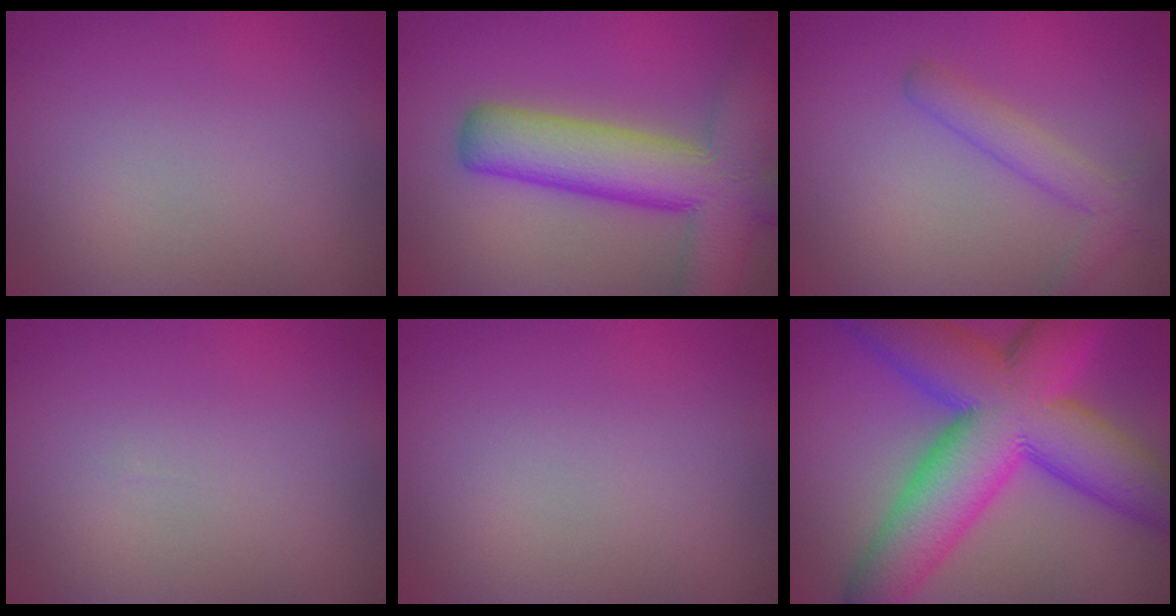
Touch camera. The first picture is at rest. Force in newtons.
{"total": 9.6, "press": 9.6, "slide": 0.5}
{"total": 2.4, "press": 2.4, "slide": 0.1}
{"total": 0.0}
{"total": 0.0}
{"total": 15.0, "press": 15.0, "slide": 0.4}